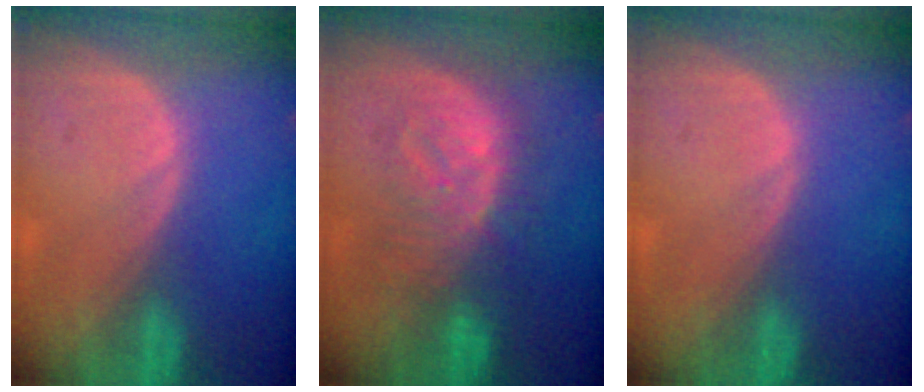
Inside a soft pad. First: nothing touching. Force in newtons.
{"total": 8.3, "press": 8.2, "slide": 0.8}
{"total": 0.0}